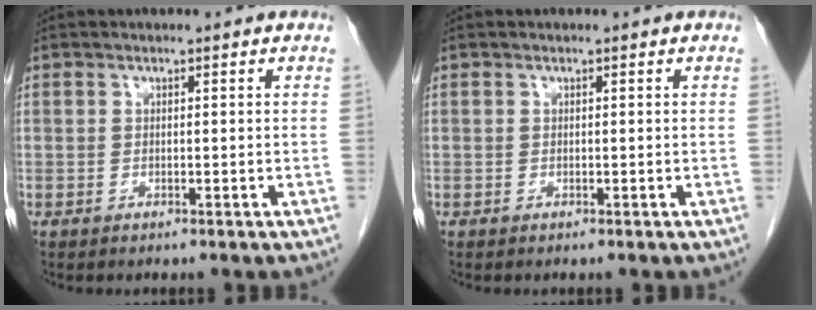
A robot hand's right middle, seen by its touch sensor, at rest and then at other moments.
{"total": 0.0}